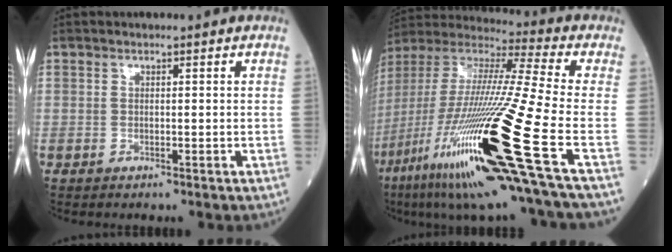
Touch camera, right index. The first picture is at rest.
{"total": 32.8, "force": [-12.1, 1.8, 30.4], "torque": [-0.584, -0.077, -0.226]}